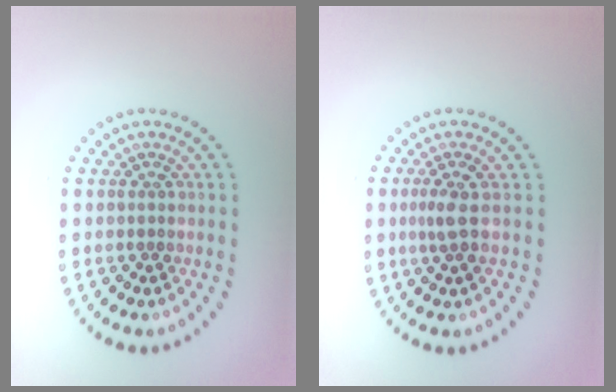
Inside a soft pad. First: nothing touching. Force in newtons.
{"total": 1.9, "press": 1.4, "slide": 1.2}